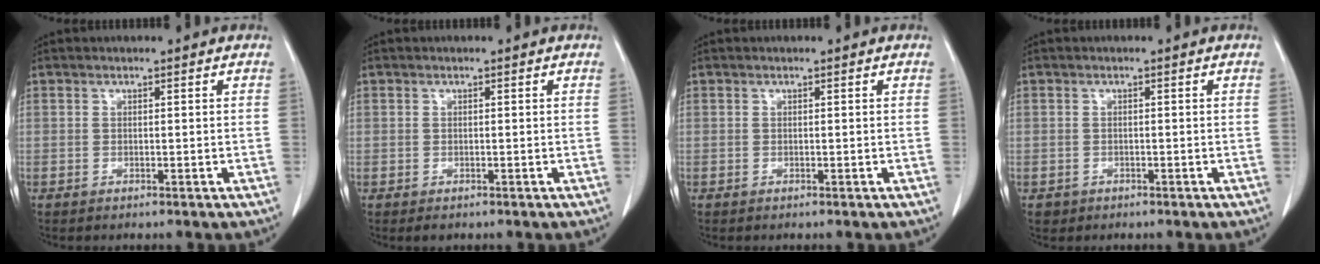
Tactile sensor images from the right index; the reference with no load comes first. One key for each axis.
{"total": 1.0, "fx": -0.4, "fy": 0.9, "fz": 0.2, "tx": -0.003, "ty": 0.005, "tz": -0.003}
{"total": 0.0}
{"total": 1.1, "fx": -0.5, "fy": 1.0, "fz": 0.0, "tx": -0.009, "ty": 0.003, "tz": -0.003}